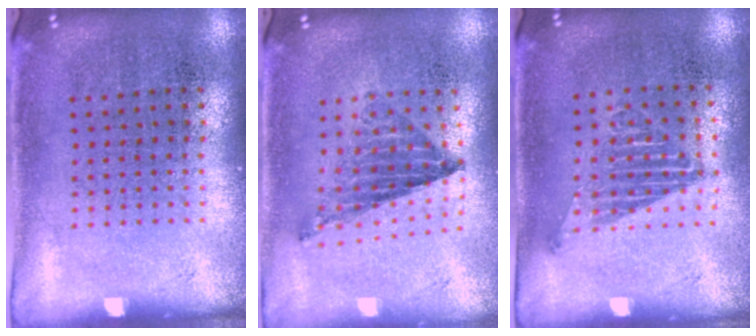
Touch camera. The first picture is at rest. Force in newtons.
{"total": 0.7, "press": 0.7, "slide": 0.1}
{"total": 1.2, "press": 1.0, "slide": 0.6}